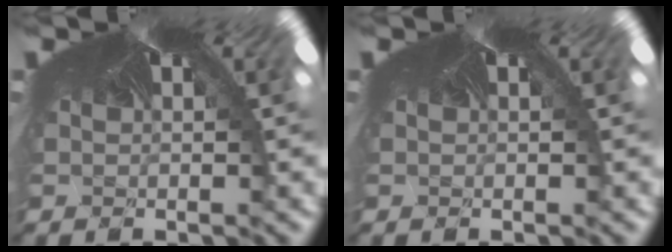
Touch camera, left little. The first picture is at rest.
{"total": 0.0}